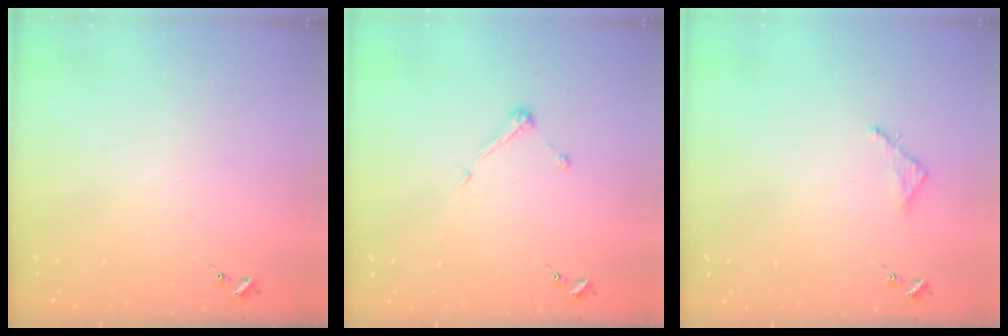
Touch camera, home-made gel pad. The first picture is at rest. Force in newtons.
{"total": 5.7, "press": 5.7, "slide": 0.4}
{"total": 2.5, "press": 2.5, "slide": 0.2}